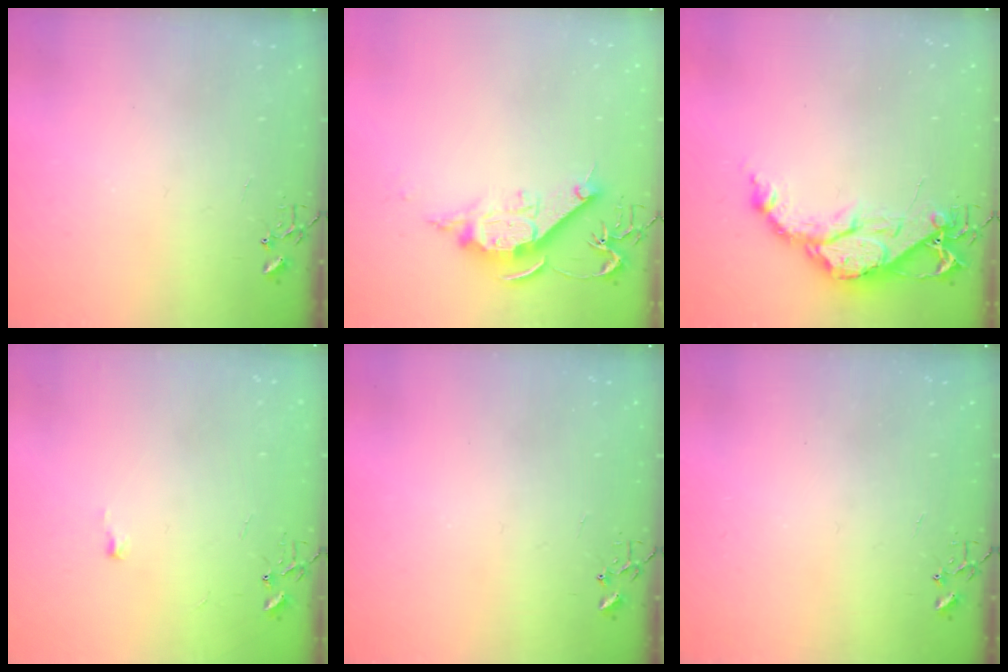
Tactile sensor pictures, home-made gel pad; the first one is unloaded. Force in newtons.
{"total": 12.1, "press": 12.0, "slide": 1.3}
{"total": 13.7, "press": 13.6, "slide": 1.3}
{"total": 3.6, "press": 3.5, "slide": 0.5}
{"total": 0.0}
{"total": 0.0}